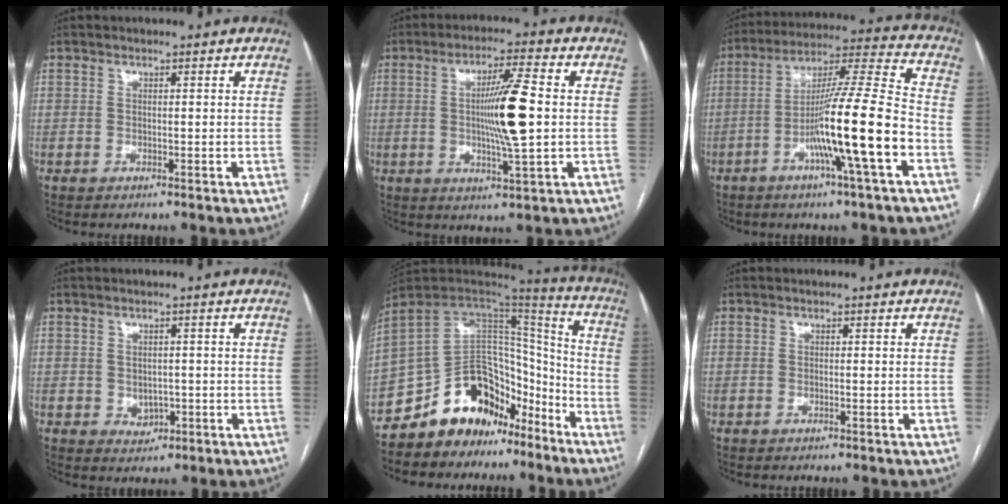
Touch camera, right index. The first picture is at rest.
{"total": 10.2, "force": [0.2, 0.6, 10.2], "torque": [-0.178, 0.000, 0.003]}
{"total": 16.1, "force": [-5.5, -0.9, 15.1], "torque": [-0.264, 0.001, -0.100]}
{"total": 2.5, "force": [-0.5, 2.0, 1.3], "torque": [-0.015, 0.001, 0.002]}
{"total": 16.8, "force": [-12.4, 9.8, 5.8], "torque": [-0.086, 0.085, -0.208]}
{"total": 0.0}